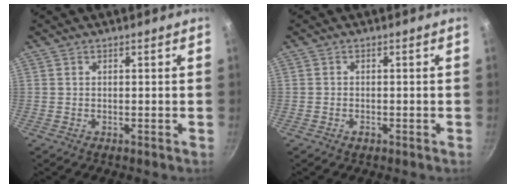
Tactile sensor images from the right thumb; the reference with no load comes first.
{"total": 1.3, "force": [-0.7, 0.8, 0.7], "torque": [-0.012, 0.003, -0.013]}